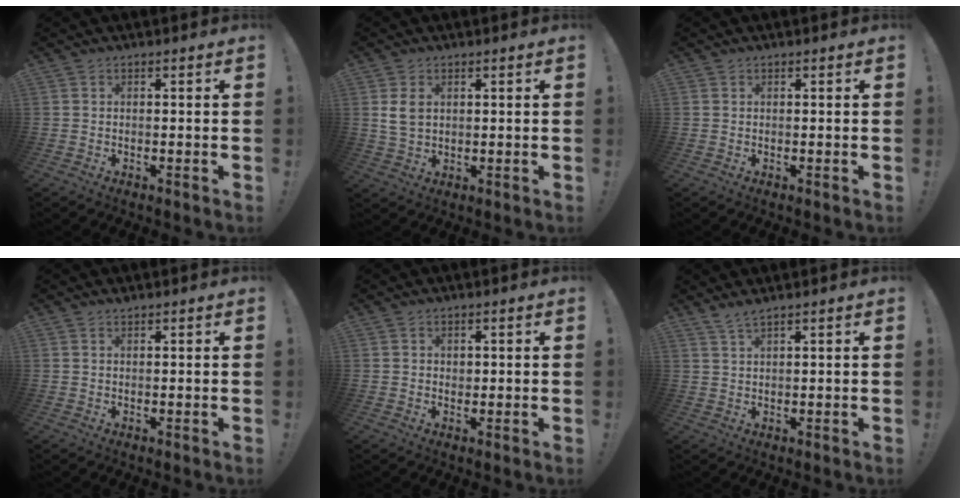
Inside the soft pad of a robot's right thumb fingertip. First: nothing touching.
{"total": 5.1, "force": [1.4, 3.5, 3.4], "torque": [-0.065, 0.002, 0.027]}
{"total": 0.0}
{"total": 0.5, "force": [0.5, 0.0, 0.0], "torque": [0.001, -0.001, 0.010]}
{"total": 1.1, "force": [0.5, 1.0, 0.2], "torque": [0.005, -0.002, 0.007]}
{"total": 2.5, "force": [2.0, -0.1, 1.4], "torque": [-0.038, -0.007, 0.038]}